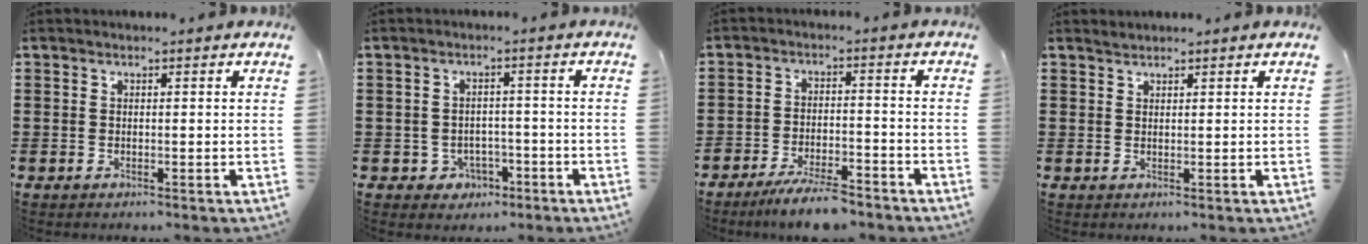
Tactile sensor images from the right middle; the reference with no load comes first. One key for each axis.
{"total": 2.6, "fx": -1.8, "fy": 1.9, "fz": 0.5, "tx": -0.017, "ty": 0.004, "tz": -0.041}
{"total": 6.0, "fx": -5.5, "fy": 0.8, "fz": 2.4, "tx": -0.051, "ty": -0.003, "tz": -0.106}
{"total": 0.7, "fx": 0.7, "fy": 0.0, "fz": -0.2, "tx": 0.000, "ty": -0.002, "tz": 0.015}